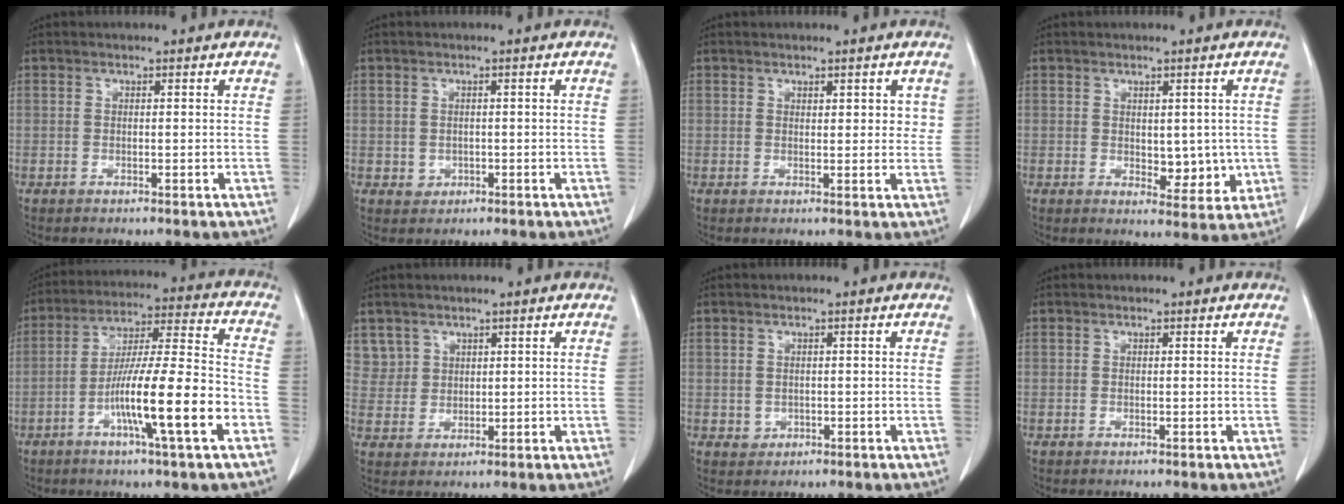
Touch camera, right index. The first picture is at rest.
{"total": 1.7, "force": [-0.3, 1.6, 0.3], "torque": [-0.001, 0.004, 0.003]}
{"total": 3.0, "force": [1.2, 1.5, 2.3], "torque": [-0.024, -0.001, 0.015]}
{"total": 5.2, "force": [0.0, 2.8, 4.3], "torque": [-0.045, -0.007, 0.011]}
{"total": 15.2, "force": [-5.7, 0.2, 14.1], "torque": [-0.243, 0.000, -0.097]}
{"total": 3.8, "force": [2.4, 3.0, -0.4], "torque": [0.027, 0.003, 0.046]}
{"total": 1.4, "force": [-0.1, 1.4, 0.3], "torque": [-0.002, 0.003, 0.004]}
{"total": 0.0}